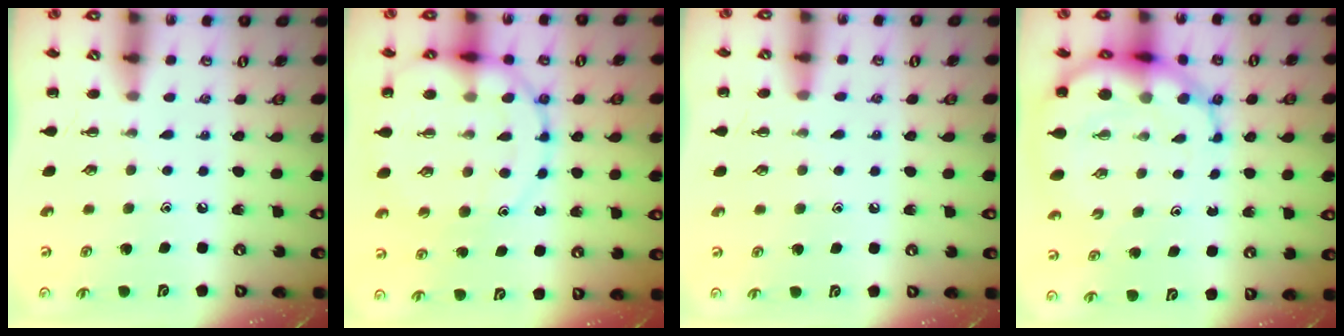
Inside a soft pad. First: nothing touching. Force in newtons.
{"total": 15.9, "press": 15.8, "slide": 2.4}
{"total": 8.8, "press": 8.4, "slide": 2.4}
{"total": 10.6, "press": 10.2, "slide": 2.7}